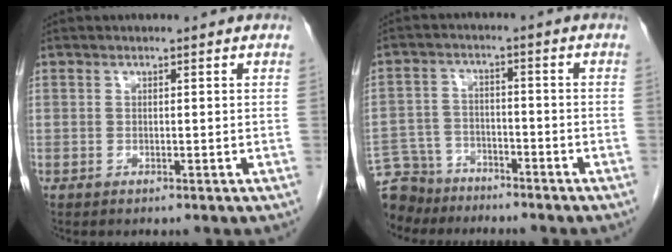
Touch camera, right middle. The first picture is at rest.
{"total": 10.2, "force": [-9.0, 4.6, 1.1], "torque": [-0.037, 0.008, -0.156]}